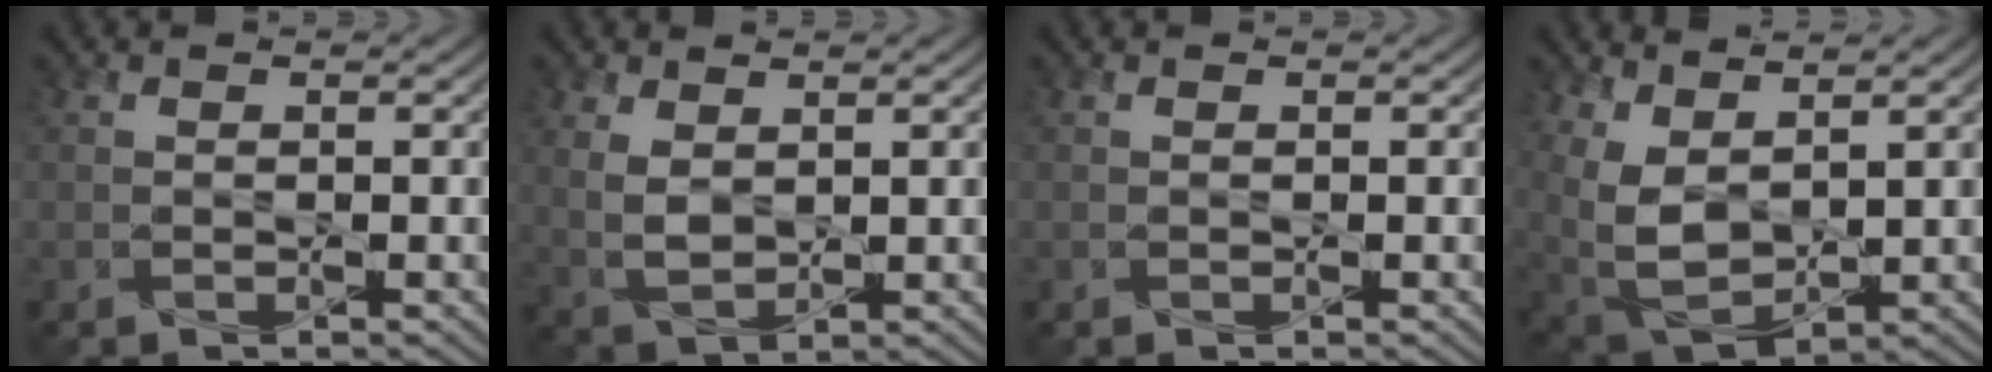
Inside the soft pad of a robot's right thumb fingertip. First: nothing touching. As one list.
[{"total": 4.0, "force": [1.6, 2.3, 2.9], "torque": [-0.079, -0.003, 0.035]}, {"total": 0.0}, {"total": 7.6, "force": [3.1, 4.1, 5.6], "torque": [-0.160, -0.004, 0.068]}]